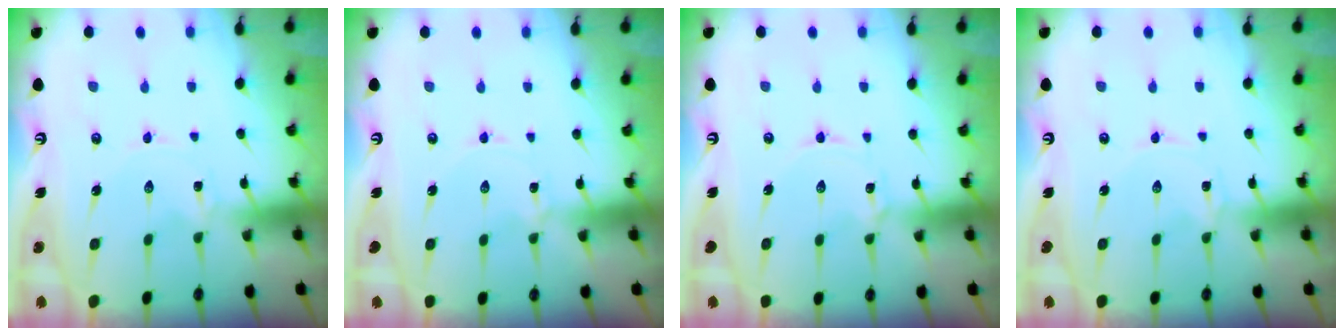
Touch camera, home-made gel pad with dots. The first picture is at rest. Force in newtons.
{"total": 0.0}
{"total": 0.9, "press": 0.9, "slide": 0.1}
{"total": 0.0}